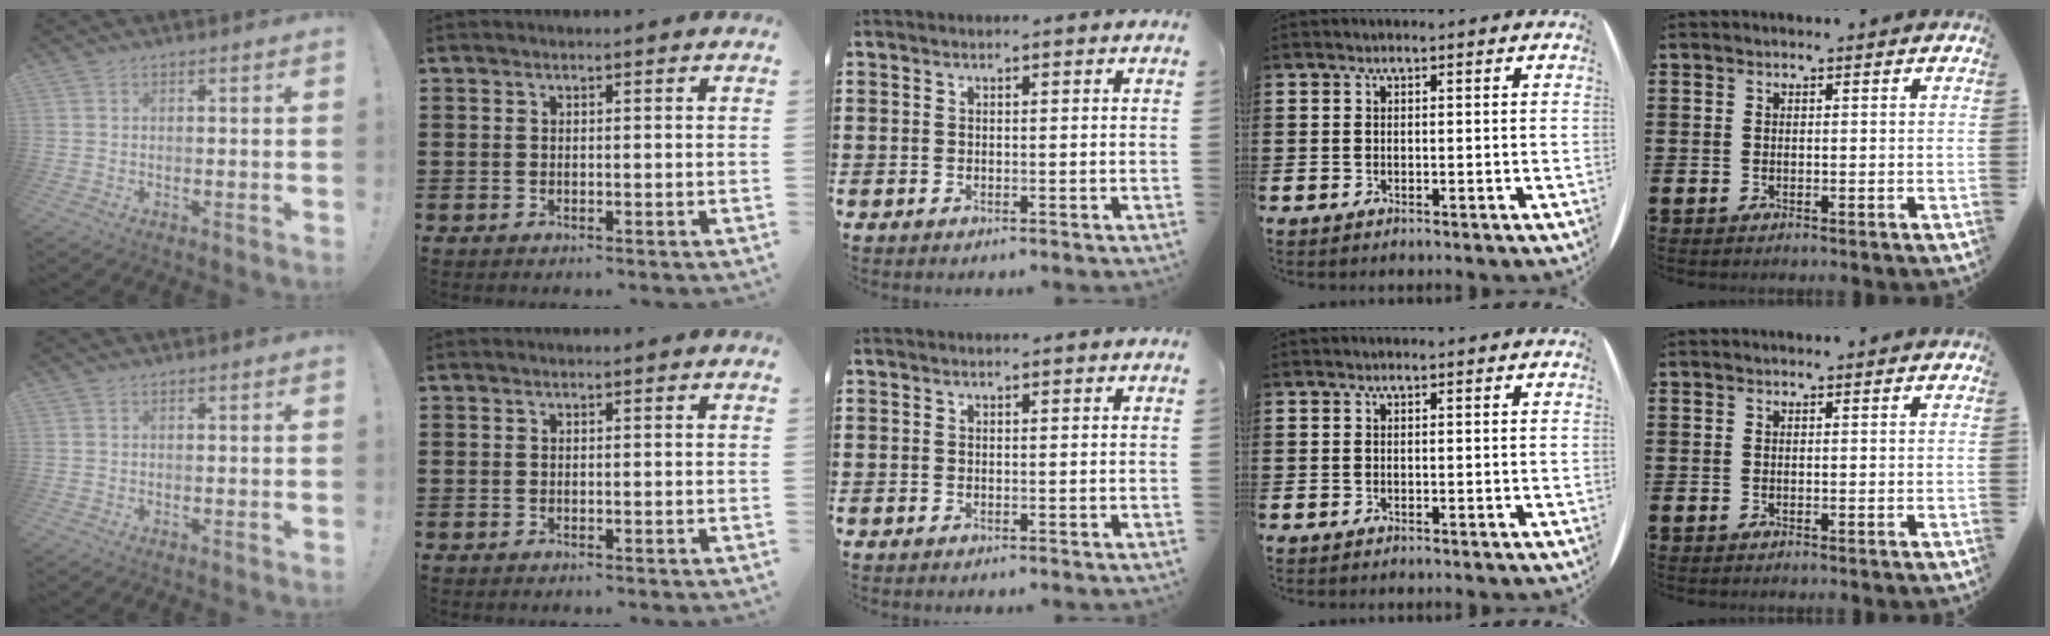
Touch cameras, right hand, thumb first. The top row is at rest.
{}